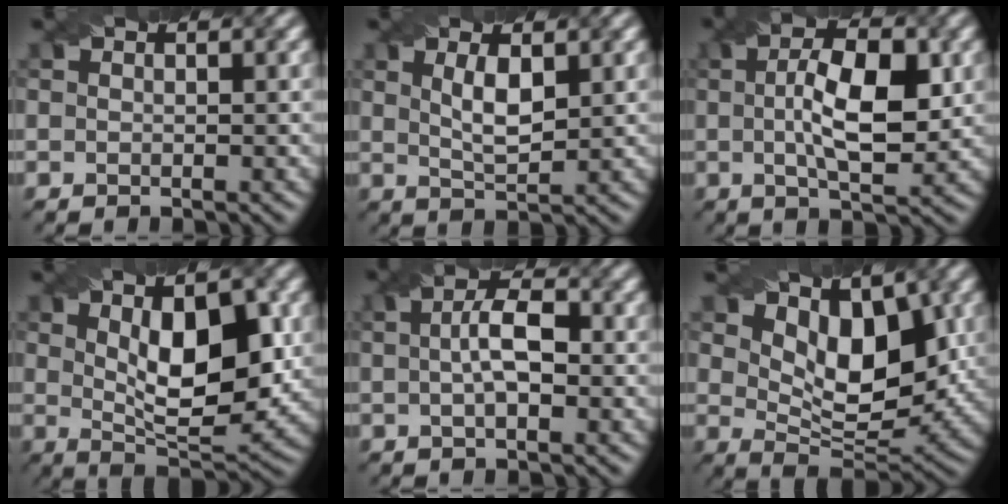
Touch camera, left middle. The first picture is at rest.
{"total": 2.9, "force": [1.0, 0.9, 2.6], "torque": [-0.053, -0.002, 0.022]}
{"total": 7.3, "force": [0.8, 2.5, 6.8], "torque": [-0.113, 0.006, 0.010]}
{"total": 9.2, "force": [1.8, 3.5, 8.3], "torque": [-0.123, 0.002, 0.031]}
{"total": 3.9, "force": [0.3, 1.4, 3.6], "torque": [-0.068, 0.007, 0.000]}
{"total": 7.5, "force": [3.1, 3.8, 5.6], "torque": [-0.096, -0.013, 0.050]}